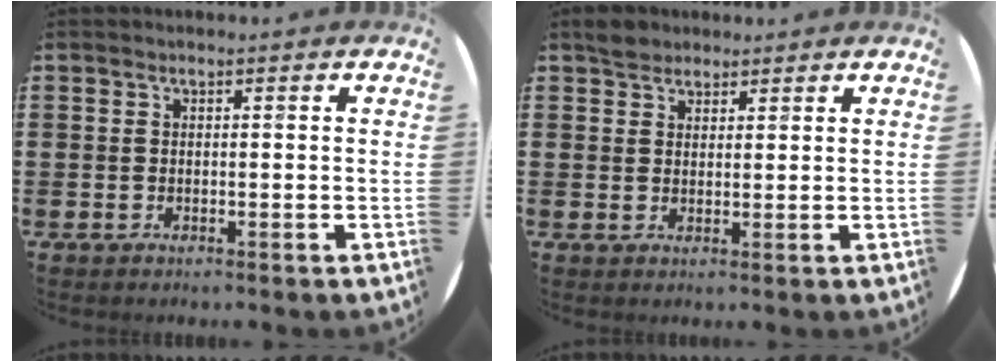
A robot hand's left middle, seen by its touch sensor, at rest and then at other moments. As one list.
[{"total": 2.5, "force": [2.2, 1.1, 0.1], "torque": [0.001, 0.003, 0.042]}]